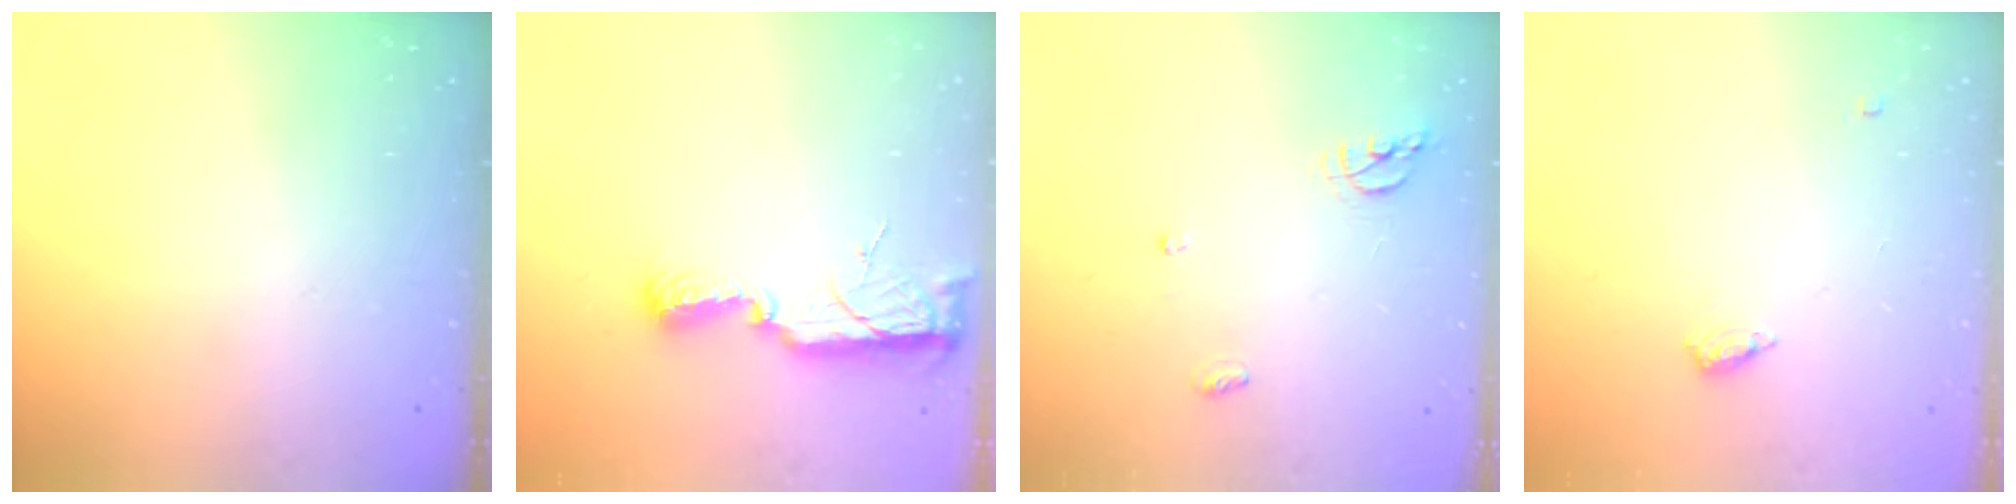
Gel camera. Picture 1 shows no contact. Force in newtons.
{"total": 10.6, "press": 9.3, "slide": 5.2}
{"total": 6.5, "press": 6.5, "slide": 0.6}
{"total": 4.5, "press": 4.5, "slide": 0.4}